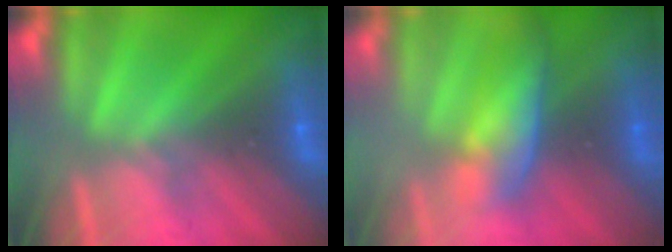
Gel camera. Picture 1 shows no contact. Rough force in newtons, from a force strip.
{"total": 4.5}